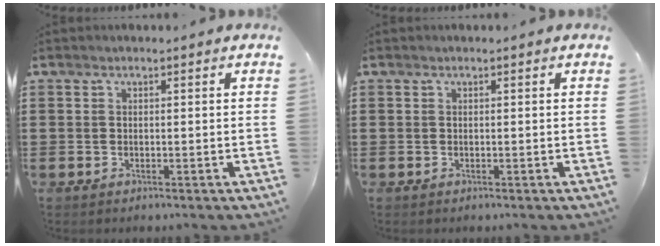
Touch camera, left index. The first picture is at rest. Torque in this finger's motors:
{"motor_torque": [0.00, 0.00, 0.00, 0.00]}